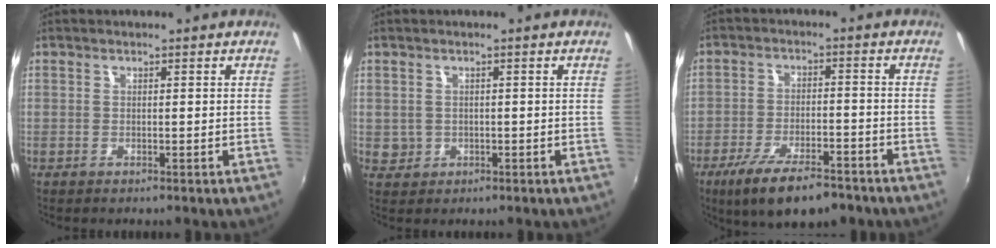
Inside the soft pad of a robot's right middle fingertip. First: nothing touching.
{"total": 2.7, "force": [-0.1, 2.6, 0.7], "torque": [-0.011, -0.001, 0.003]}
{"total": 12.6, "force": [-9.1, 4.0, 7.8], "torque": [-0.164, -0.031, -0.148]}